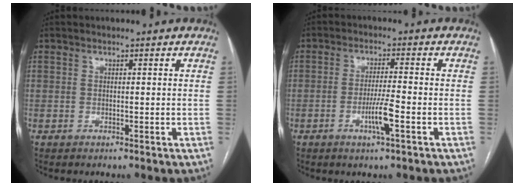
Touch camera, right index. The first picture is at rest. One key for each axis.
{"total": 4.9, "fx": -1.9, "fy": -0.2, "fz": 4.5, "tx": -0.088, "ty": -0.007, "tz": -0.034}